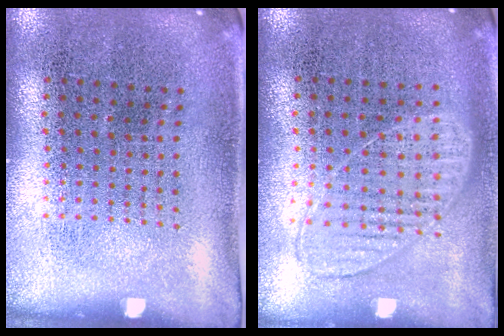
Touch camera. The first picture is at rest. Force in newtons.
{"total": 0.9, "press": 0.9, "slide": 0.4}